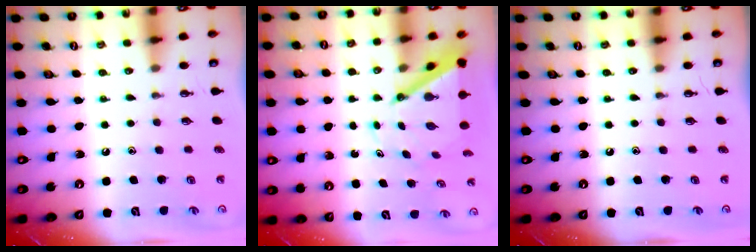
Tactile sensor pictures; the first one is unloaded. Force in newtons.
{"total": 7.0, "press": 6.9, "slide": 0.6}
{"total": 0.0}